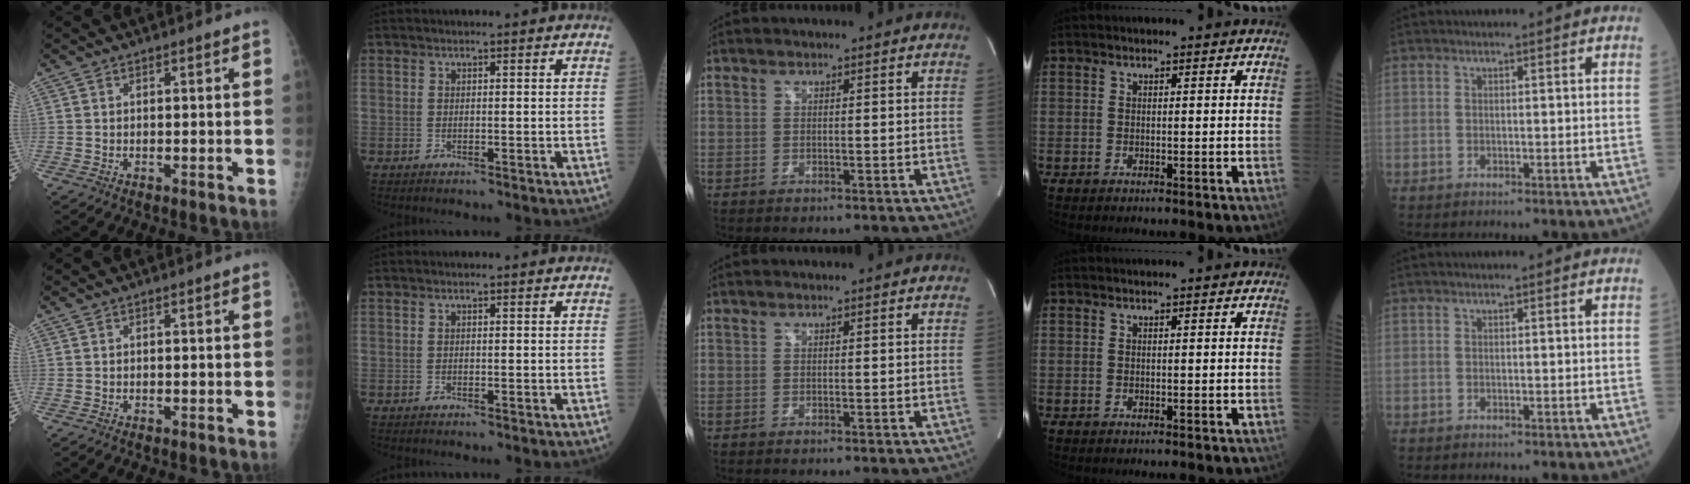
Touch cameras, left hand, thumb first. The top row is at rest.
{}